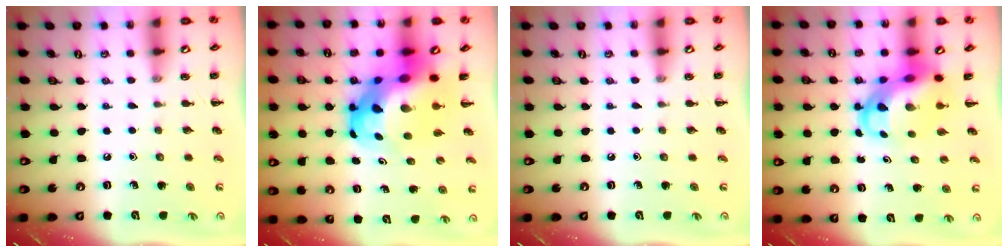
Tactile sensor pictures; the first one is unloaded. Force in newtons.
{"total": 12.7, "press": 12.2, "slide": 3.6}
{"total": 0.0}
{"total": 7.7, "press": 7.5, "slide": 2.0}